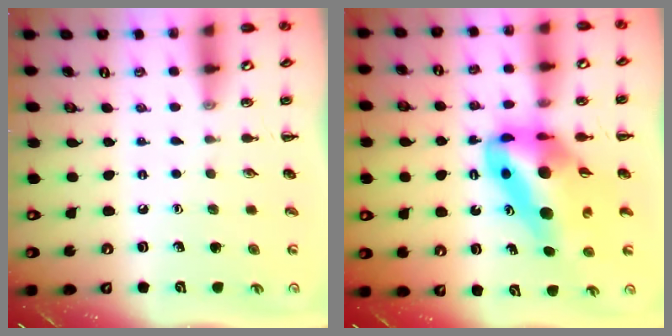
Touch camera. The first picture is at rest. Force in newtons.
{"total": 14.7, "press": 14.0, "slide": 4.4}